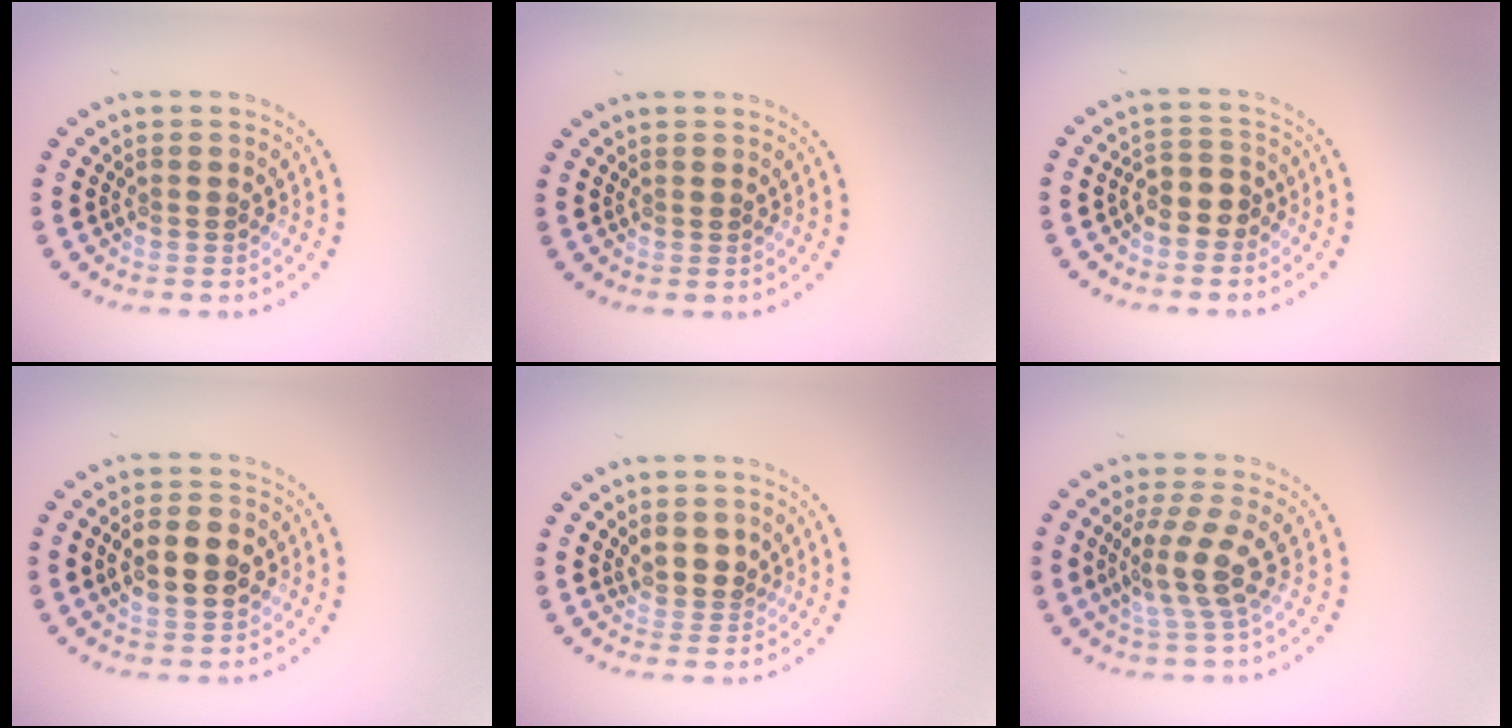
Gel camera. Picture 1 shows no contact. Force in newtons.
{"total": 0.0}
{"total": 2.4, "press": 2.2, "slide": 1.0}
{"total": 5.2, "press": 5.2, "slide": 0.2}
{"total": 2.5, "press": 2.2, "slide": 1.1}
{"total": 3.9, "press": 3.3, "slide": 2.1}